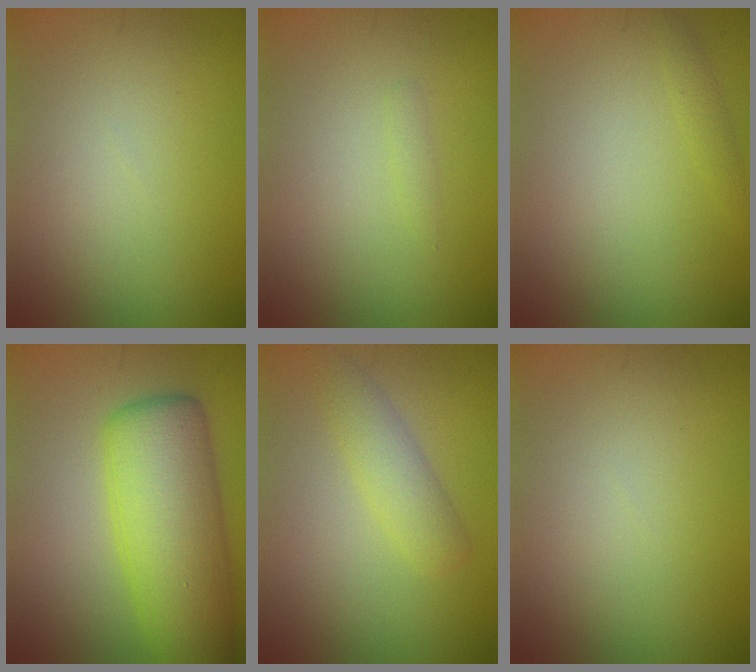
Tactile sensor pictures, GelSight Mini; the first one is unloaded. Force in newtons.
{"total": 0.6, "press": 0.6, "slide": 0.1}
{"total": 0.8, "press": 0.8, "slide": 0.2}
{"total": 9.2, "press": 9.2, "slide": 0.4}
{"total": 2.9, "press": 2.9, "slide": 0.1}
{"total": 0.0}